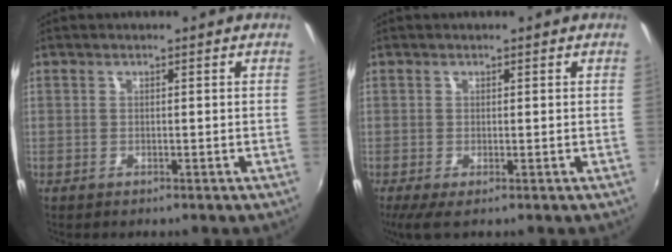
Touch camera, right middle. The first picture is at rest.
{"total": 2.1, "force": [-0.2, 0.4, 2.0], "torque": [-0.037, -0.007, -0.004]}